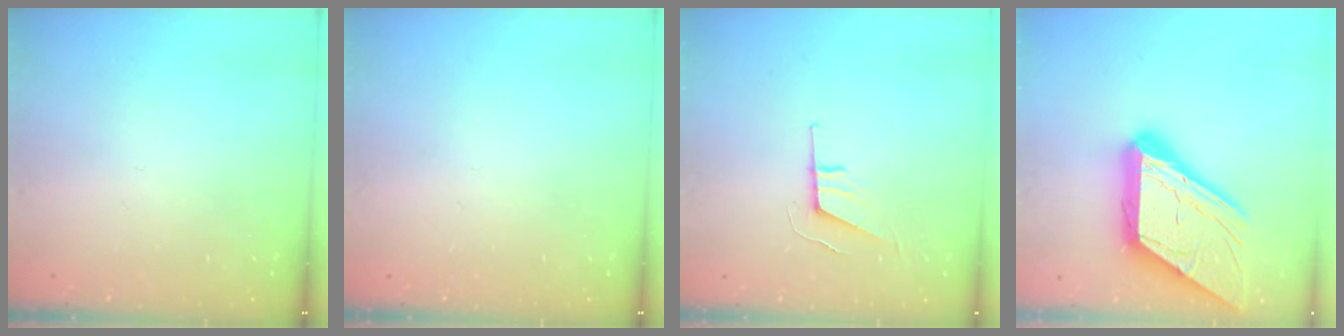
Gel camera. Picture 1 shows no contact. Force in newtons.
{"total": 0.0}
{"total": 6.4, "press": 5.9, "slide": 2.5}
{"total": 23.0, "press": 22.9, "slide": 2.4}